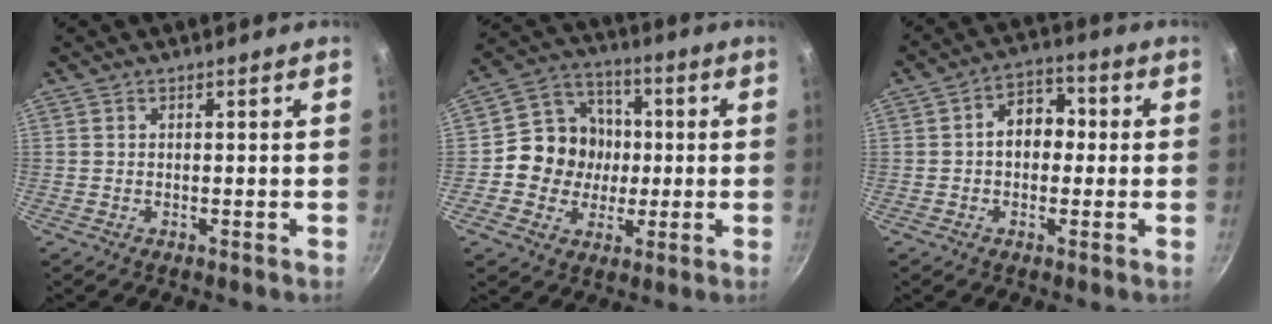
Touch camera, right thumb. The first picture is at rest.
{"total": 12.2, "force": [-0.5, 11.2, 4.8], "torque": [-0.045, 0.025, -0.023]}
{"total": 8.0, "force": [0.3, 5.9, 5.4], "torque": [-0.037, 0.022, -0.006]}